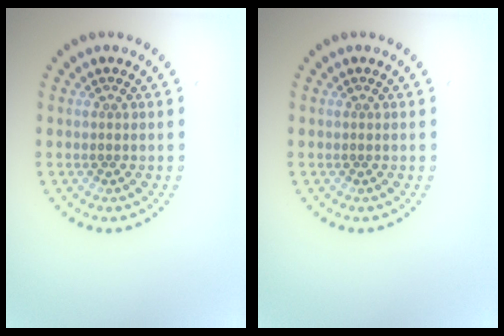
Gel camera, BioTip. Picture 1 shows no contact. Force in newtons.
{"total": 0.0}